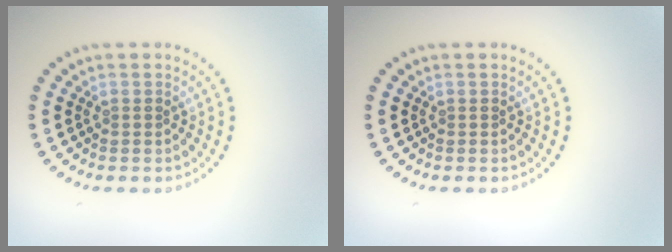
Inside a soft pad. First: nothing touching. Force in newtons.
{"total": 0.0}